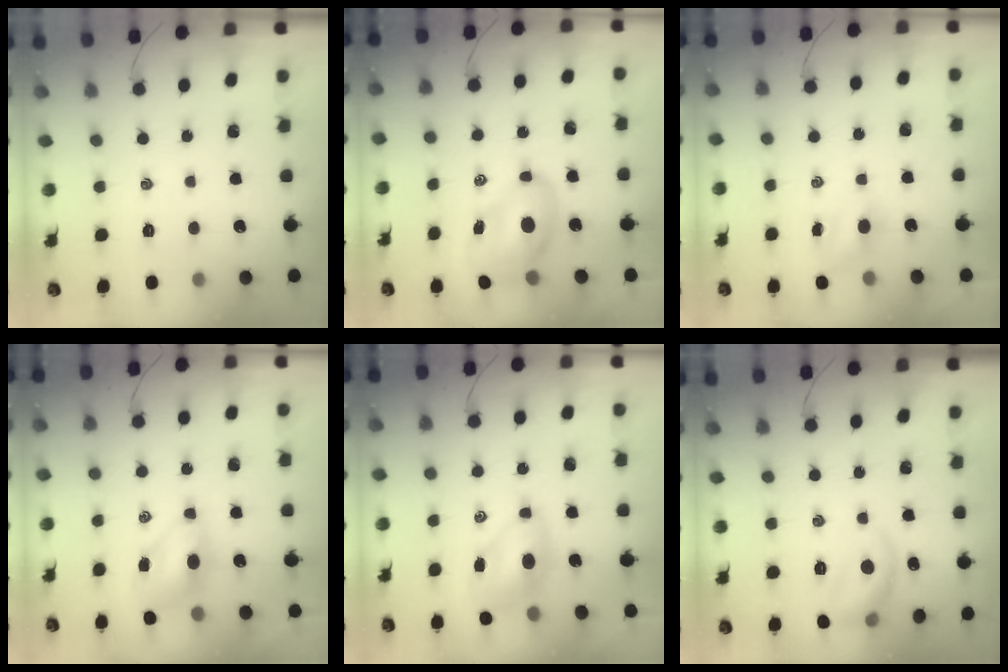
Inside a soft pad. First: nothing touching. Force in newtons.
{"total": 8.3, "press": 8.2, "slide": 1.4}
{"total": 3.5, "press": 3.3, "slide": 1.0}
{"total": 5.7, "press": 5.6, "slide": 1.0}
{"total": 6.6, "press": 6.5, "slide": 1.0}
{"total": 10.8, "press": 10.8, "slide": 0.6}